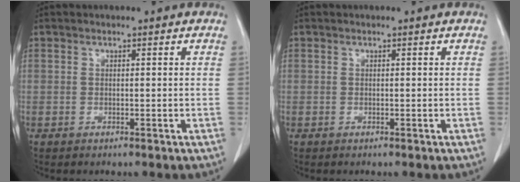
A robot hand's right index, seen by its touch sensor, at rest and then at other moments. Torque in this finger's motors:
{"motor_torque": [0.00, 0.00, 0.00, 0.00]}